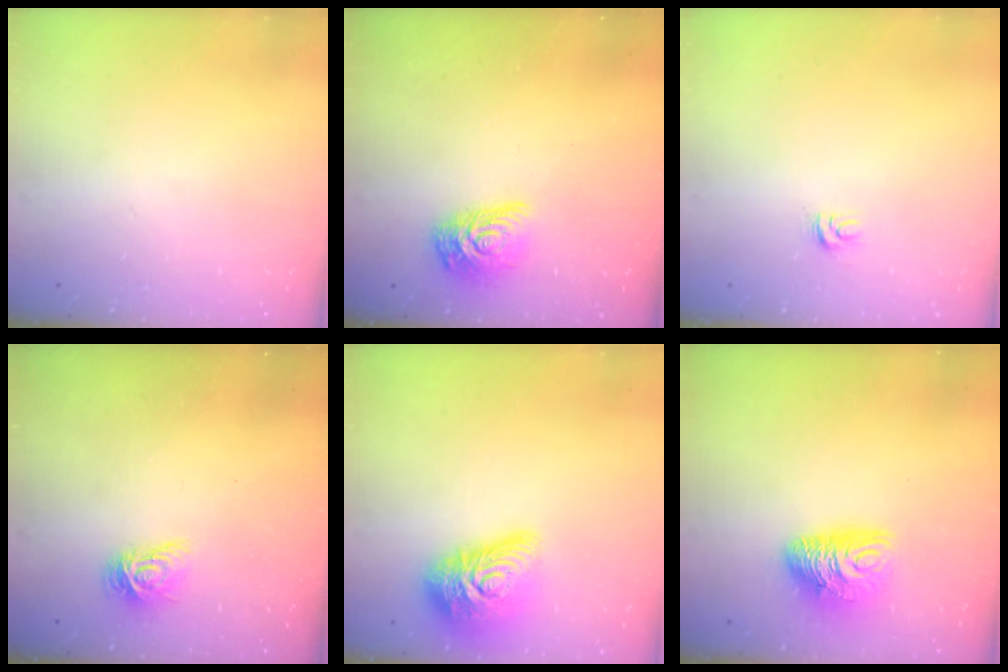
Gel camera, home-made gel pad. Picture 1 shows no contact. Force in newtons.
{"total": 10.6, "press": 10.6, "slide": 0.4}
{"total": 4.1, "press": 4.1, "slide": 0.4}
{"total": 8.3, "press": 8.3, "slide": 0.3}
{"total": 18.8, "press": 18.7, "slide": 1.1}
{"total": 10.0, "press": 10.0, "slide": 0.6}